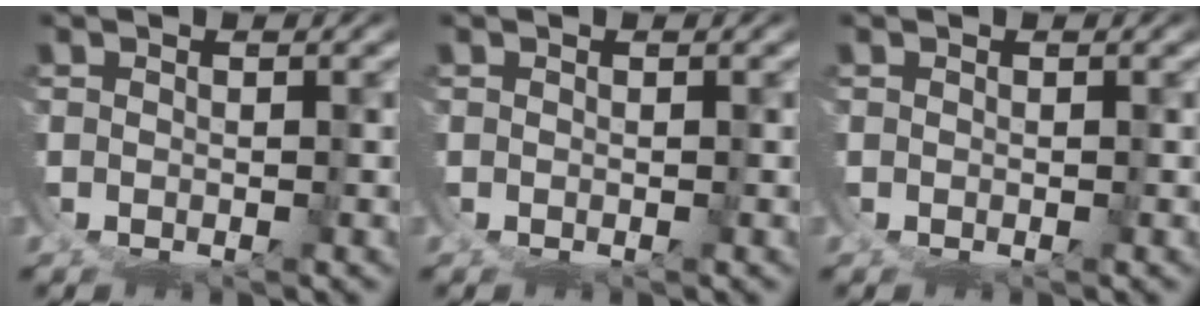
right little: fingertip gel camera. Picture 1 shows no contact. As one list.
[{"total": 0.0}, {"total": 0.0}]